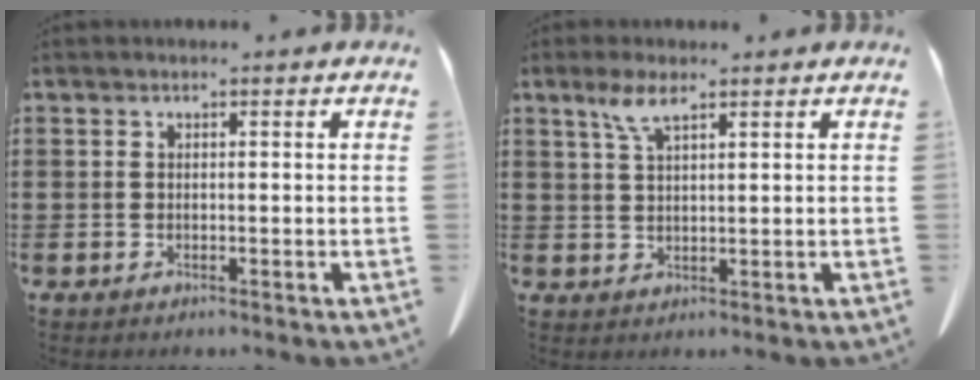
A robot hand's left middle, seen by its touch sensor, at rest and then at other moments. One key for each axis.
{"total": 4.1, "fx": 2.6, "fy": 0.9, "fz": 3.1, "tx": -0.070, "ty": 0.004, "tz": 0.046}